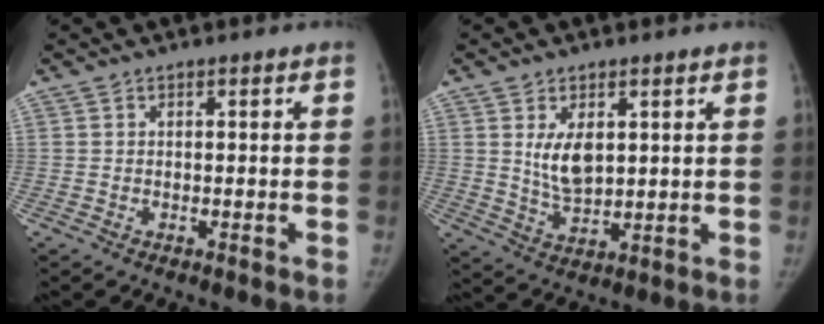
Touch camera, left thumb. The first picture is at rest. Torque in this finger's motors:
{"motor_torque": [0.90, 1.04, 0.64, -0.75, 0.27]}